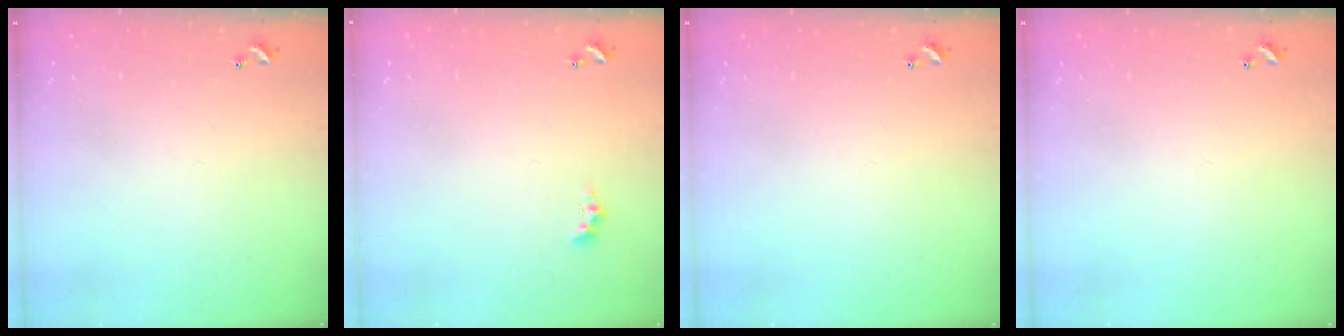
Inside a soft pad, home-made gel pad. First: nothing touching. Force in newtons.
{"total": 1.1, "press": 1.1, "slide": 0.4}
{"total": 0.0}
{"total": 0.0}